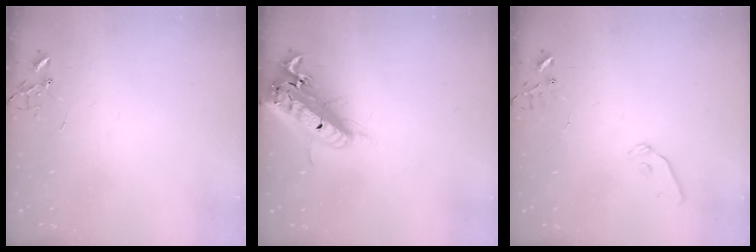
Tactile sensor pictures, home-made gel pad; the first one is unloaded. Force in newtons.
{"total": 21.6, "press": 21.0, "slide": 5.0}
{"total": 8.7, "press": 8.7, "slide": 0.9}